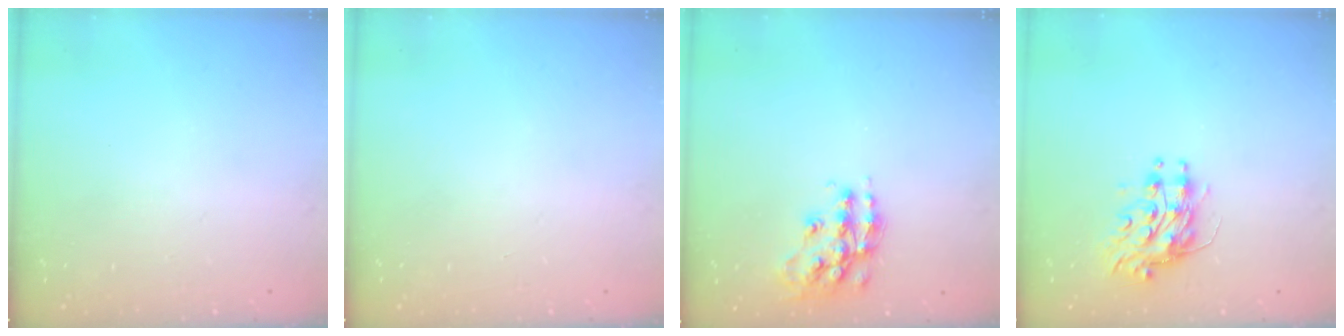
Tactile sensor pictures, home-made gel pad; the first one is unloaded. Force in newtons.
{"total": 0.0}
{"total": 13.7, "press": 13.7, "slide": 0.9}
{"total": 9.0, "press": 9.0, "slide": 0.7}